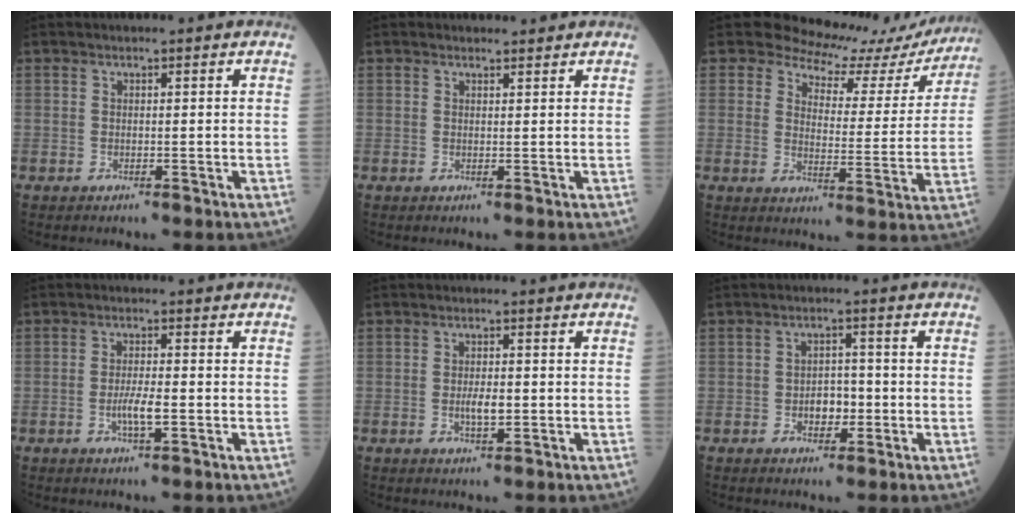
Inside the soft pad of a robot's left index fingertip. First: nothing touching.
{"total": 1.5, "force": [1.5, 0.3, 0.0], "torque": [-0.010, 0.002, 0.023]}
{"total": 14.7, "force": [13.7, 5.1, 2.0], "torque": [-0.006, -0.044, 0.143]}
{"total": 3.3, "force": [-0.9, 0.4, 3.1], "torque": [-0.065, -0.003, -0.017]}
{"total": 2.7, "force": [-0.3, 0.9, 2.6], "torque": [-0.052, -0.001, -0.004]}
{"total": 3.4, "force": [-0.9, 2.1, 2.6], "torque": [-0.039, 0.006, -0.012]}